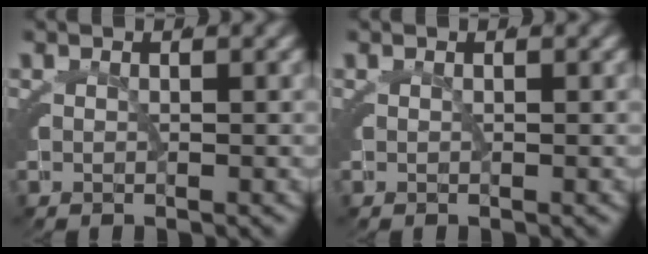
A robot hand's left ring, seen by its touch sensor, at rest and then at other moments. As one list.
[{"total": 0.0}]